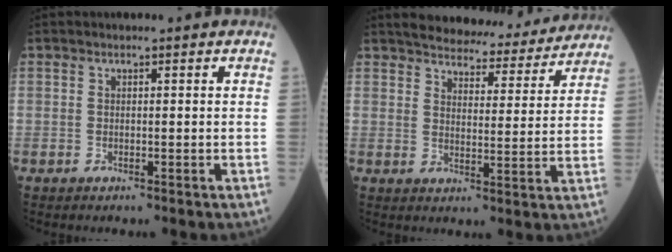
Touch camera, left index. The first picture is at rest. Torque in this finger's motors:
{"motor_torque": [0.83, -1.30, 0.18, 0.06]}